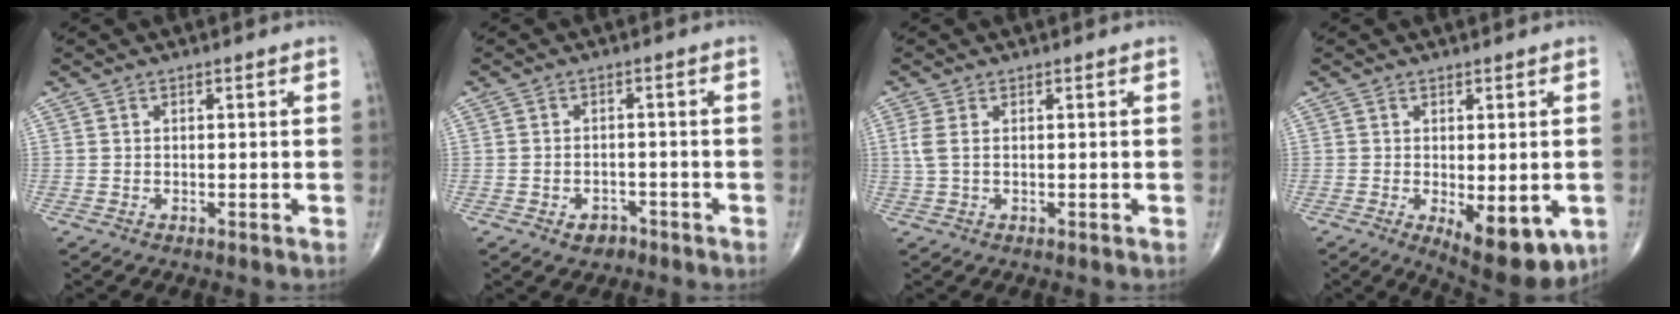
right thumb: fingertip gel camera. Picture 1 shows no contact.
{"total": 4.2, "force": [-2.6, 2.9, 1.6], "torque": [-0.008, 0.020, -0.033]}
{"total": 2.6, "force": [0.4, 0.9, 2.4], "torque": [-0.074, 0.002, 0.012]}
{"total": 11.4, "force": [-3.9, 4.7, 9.6], "torque": [-0.114, -0.019, -0.045]}